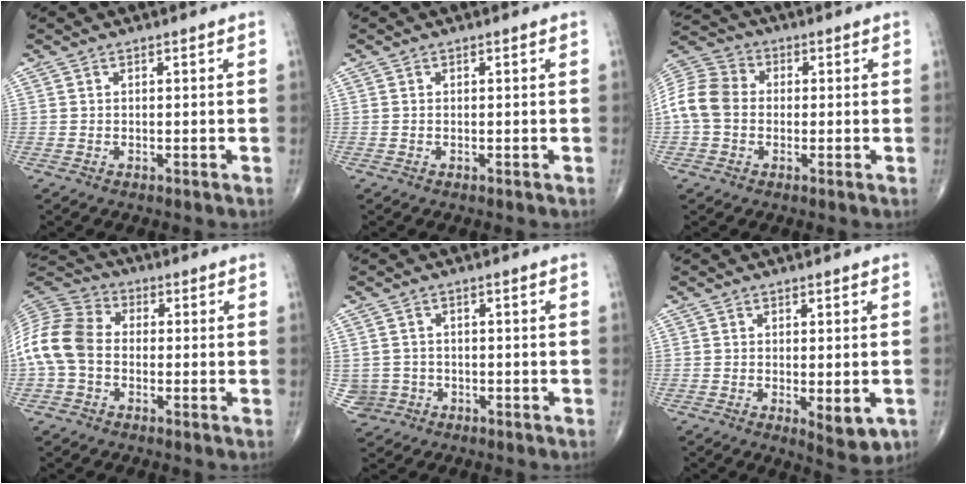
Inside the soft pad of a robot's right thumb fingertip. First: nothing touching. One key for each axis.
{"total": 0.0}
{"total": 9.9, "fx": -0.6, "fy": 7.9, "fz": 5.8, "tx": -0.114, "ty": 0.031, "tz": -0.024}
{"total": 12.1, "fx": -1.5, "fy": 9.0, "fz": 8.1, "tx": -0.169, "ty": 0.031, "tz": -0.043}
{"total": 3.7, "fx": -0.8, "fy": 3.6, "fz": 0.0, "tx": 0.013, "ty": 0.010, "tz": -0.013}
{"total": 5.6, "fx": -1.5, "fy": 2.1, "fz": 5.0, "tx": -0.067, "ty": -0.015, "tz": -0.016}